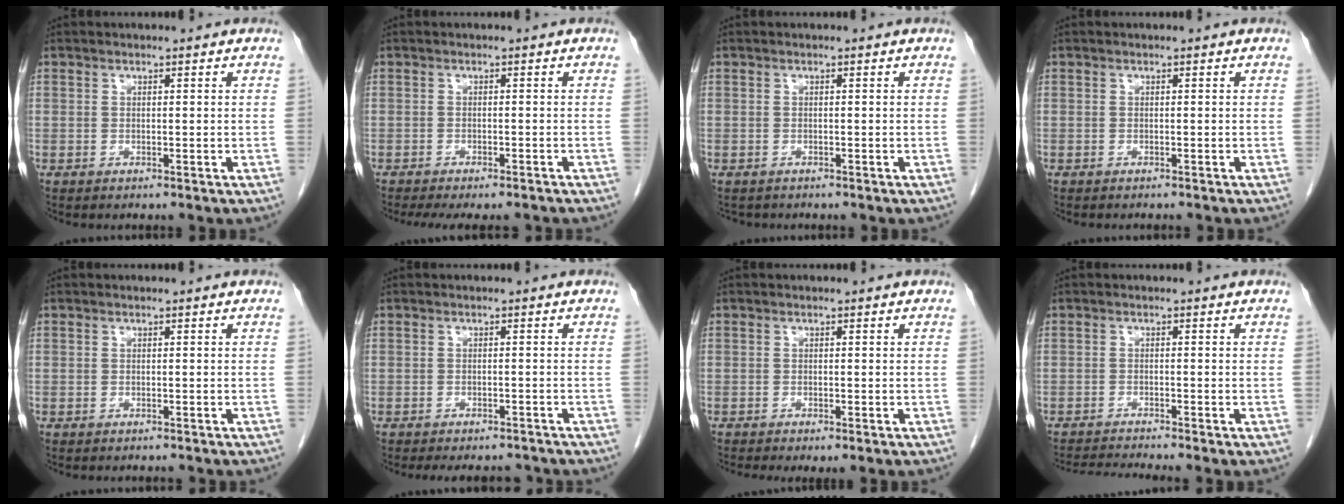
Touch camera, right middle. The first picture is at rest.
{"total": 9.3, "force": [-8.0, 2.2, 4.1], "torque": [-0.061, -0.011, -0.101]}
{"total": 1.2, "force": [-1.1, 0.5, 0.2], "torque": [-0.014, -0.004, -0.015]}
{"total": 2.0, "force": [-1.8, 0.4, 0.8], "torque": [-0.014, -0.002, -0.019]}
{"total": 1.5, "force": [-1.4, 0.3, 0.5], "torque": [-0.011, -0.001, -0.017]}
{"total": 8.2, "force": [-7.5, 2.4, 2.5], "torque": [-0.034, -0.002, -0.086]}
{"total": 3.6, "force": [-2.9, 0.4, 2.1], "torque": [-0.024, -0.010, -0.039]}
{"total": 4.3, "force": [-3.8, -1.7, 0.9], "torque": [-0.022, -0.021, -0.066]}